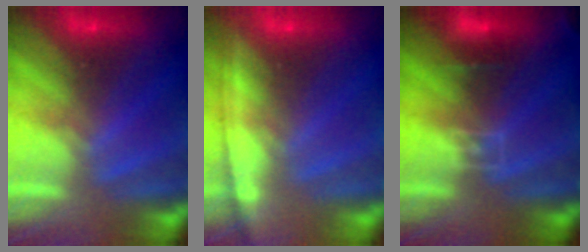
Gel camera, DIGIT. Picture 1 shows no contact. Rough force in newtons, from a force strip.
{"total": 1.3}
{"total": 3.0}